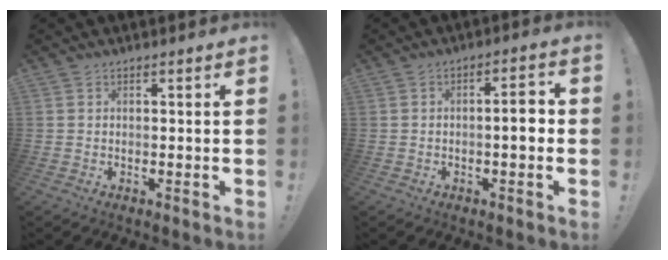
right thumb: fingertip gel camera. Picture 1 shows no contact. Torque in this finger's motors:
{"motor_torque": [-0.06, 0.14, 0.34, -0.08, 0.10]}